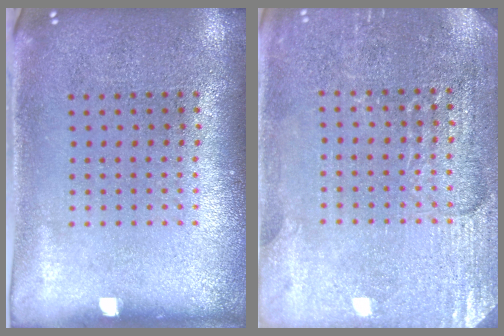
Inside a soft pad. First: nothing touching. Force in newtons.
{"total": 2.9, "press": 2.9, "slide": 0.3}